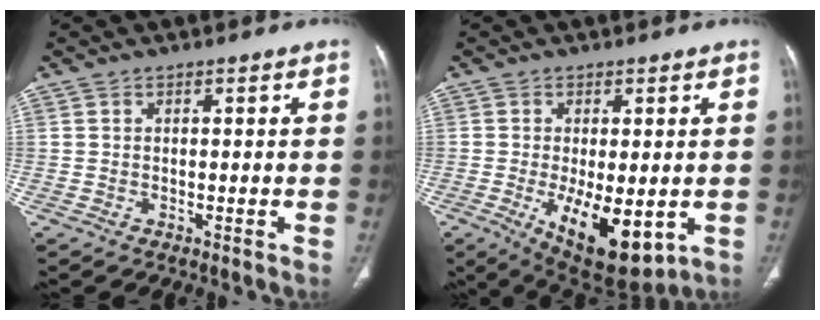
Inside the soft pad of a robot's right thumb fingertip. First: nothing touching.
{"total": 13.1, "force": [-3.2, 5.7, 11.3], "torque": [-0.168, -0.022, -0.028]}